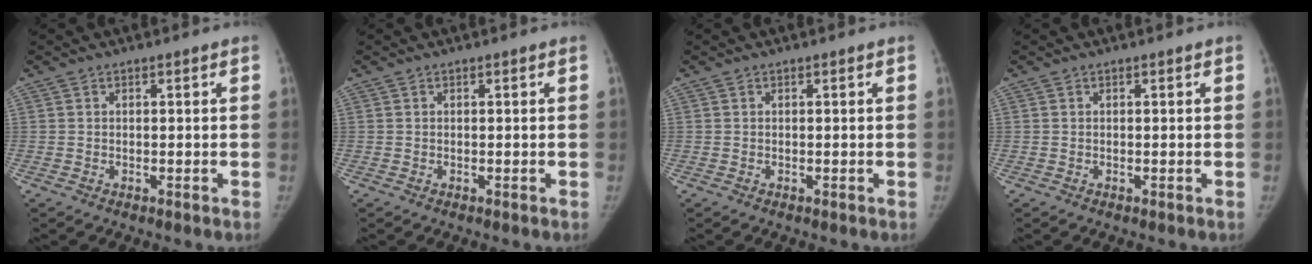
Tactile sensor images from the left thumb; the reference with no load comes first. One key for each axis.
{"total": 0.0}
{"total": 0.0}
{"total": 0.0}